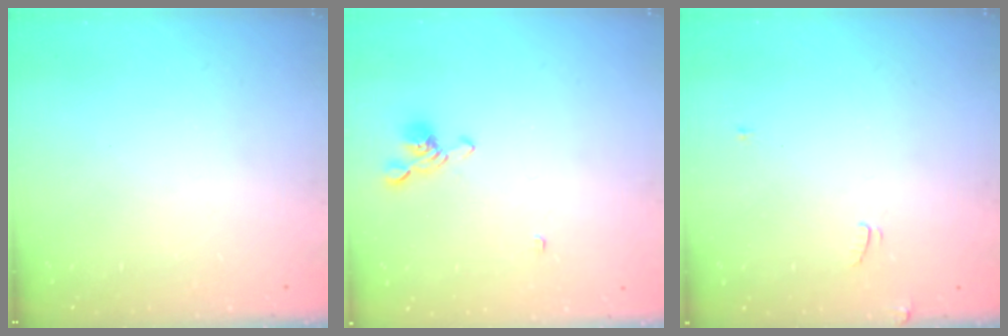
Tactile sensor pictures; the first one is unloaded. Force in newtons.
{"total": 2.0, "press": 1.8, "slide": 0.8}
{"total": 3.5, "press": 3.5, "slide": 0.4}